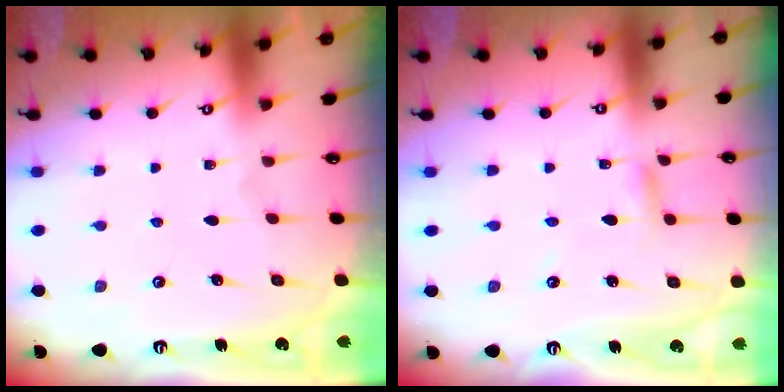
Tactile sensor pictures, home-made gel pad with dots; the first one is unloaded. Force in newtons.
{"total": 4.8, "press": 4.7, "slide": 0.3}